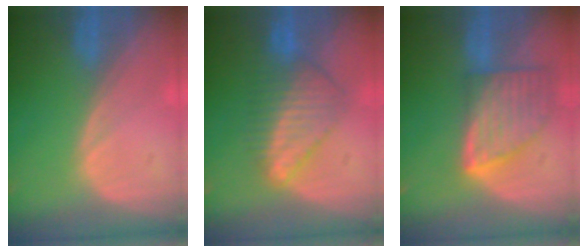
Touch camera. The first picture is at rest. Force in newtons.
{"total": 7.2, "press": 6.9, "slide": 1.9}
{"total": 8.2, "press": 7.4, "slide": 3.5}